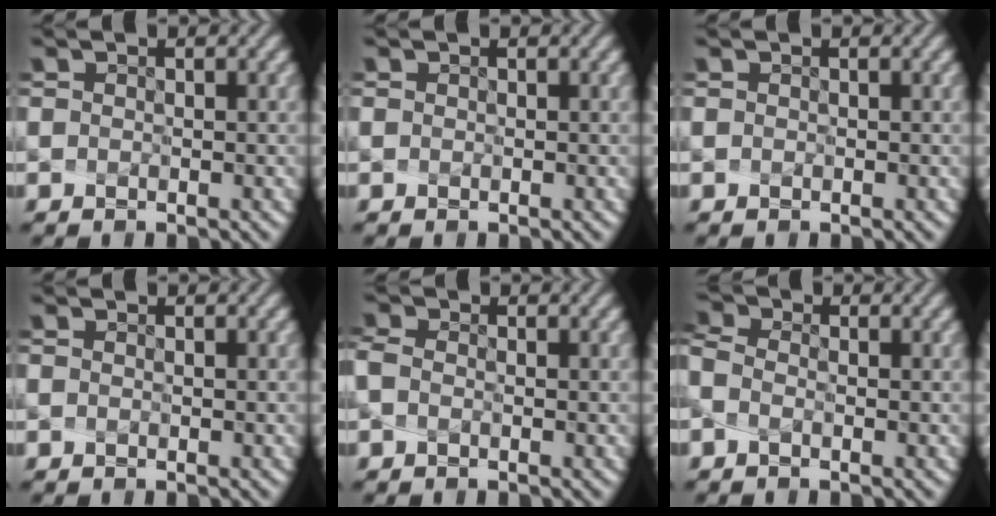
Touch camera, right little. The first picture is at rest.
{"total": 0.0}
{"total": 0.0}
{"total": 0.0}
{"total": 0.9, "force": [-0.5, 0.4, 0.6], "torque": [-0.020, 0.002, -0.016]}
{"total": 1.8, "force": [-0.6, 0.9, 1.4], "torque": [-0.037, 0.004, -0.024]}